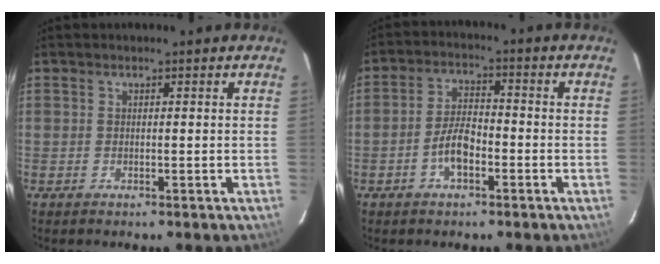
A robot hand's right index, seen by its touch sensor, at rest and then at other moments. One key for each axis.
{"total": 5.7, "fx": -2.5, "fy": 2.5, "fz": 4.5, "tx": -0.096, "ty": 0.010, "tz": -0.045}